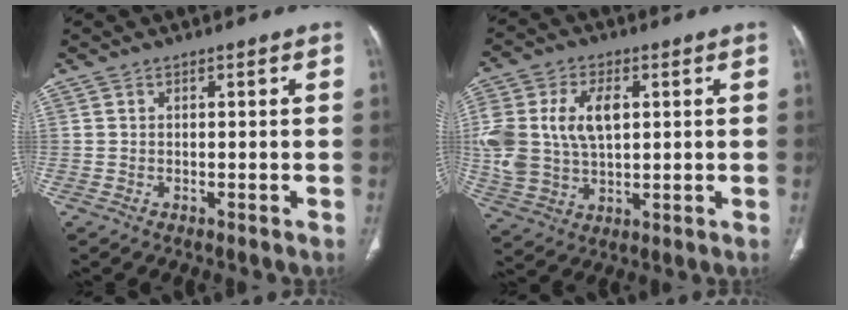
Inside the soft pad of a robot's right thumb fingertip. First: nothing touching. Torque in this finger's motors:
{"motor_torque": [0.29, 0.29, 0.54, 0.34, 0.16]}